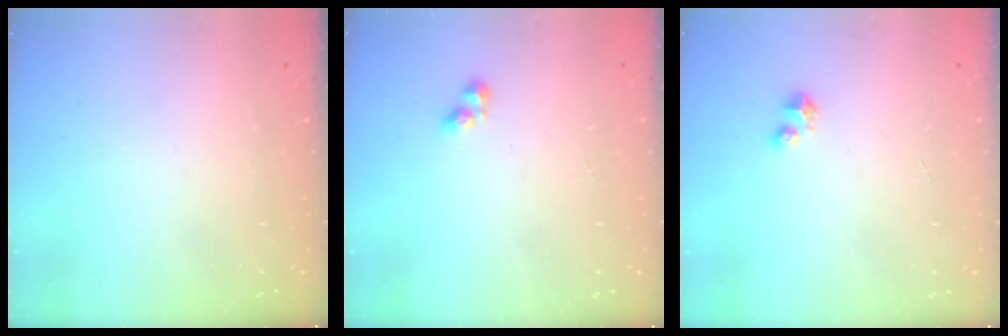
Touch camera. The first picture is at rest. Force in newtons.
{"total": 3.0, "press": 2.9, "slide": 0.6}
{"total": 2.8, "press": 2.8, "slide": 0.1}